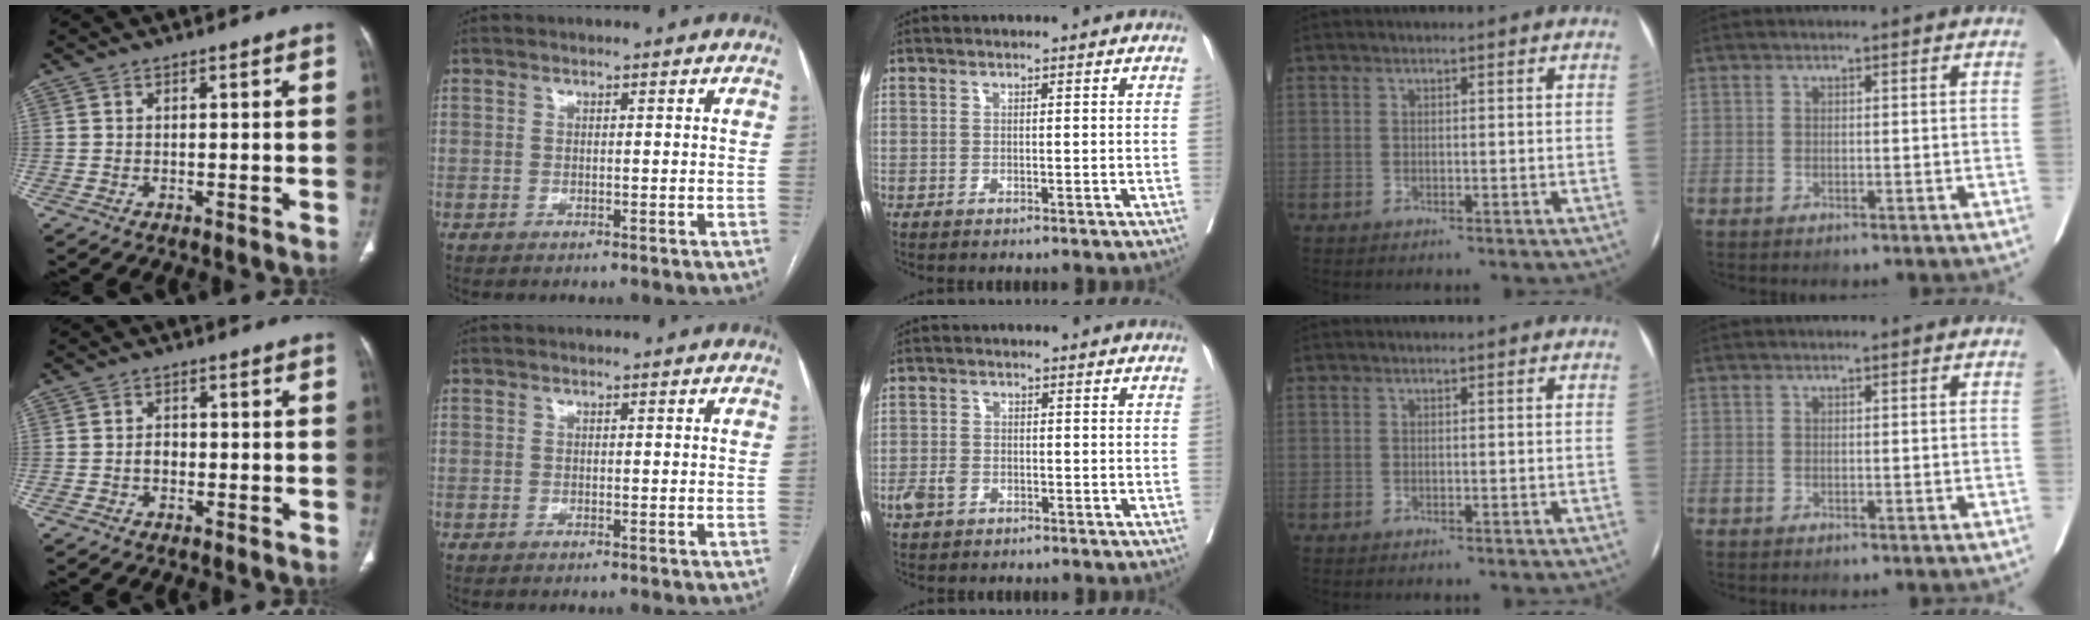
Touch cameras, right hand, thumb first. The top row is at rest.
{"thumb": {"total": 1.9, "force": [-0.5, 1.5, 1.1], "torque": [-0.012, 0.007, -0.011]}, "middle": {"total": 2.6, "force": [-1.3, 1.7, 1.5], "torque": [-0.030, 0.002, -0.021]}}